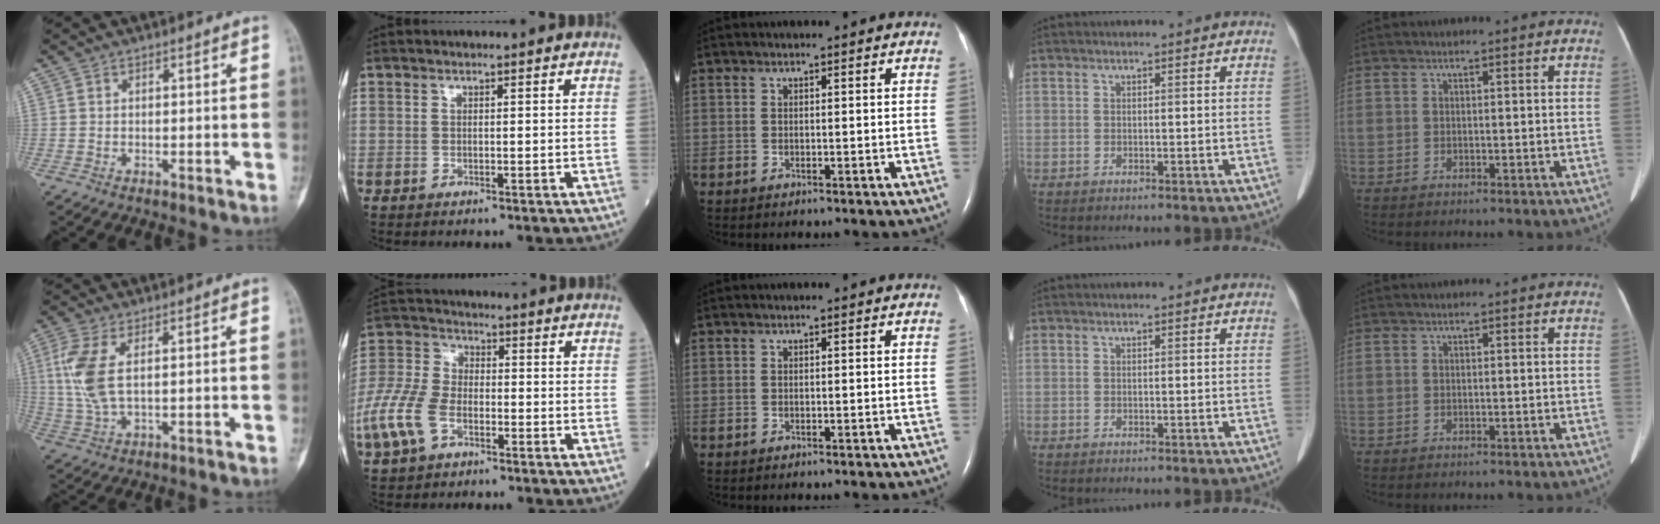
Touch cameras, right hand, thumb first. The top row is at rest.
{"thumb": {"total": 8.3, "force": [1.7, 3.5, 7.4], "torque": [-0.190, -0.002, 0.038]}, "index": {"total": 10.2, "force": [-4.4, 5.9, 7.1], "torque": [-0.190, 0.005, -0.092]}}